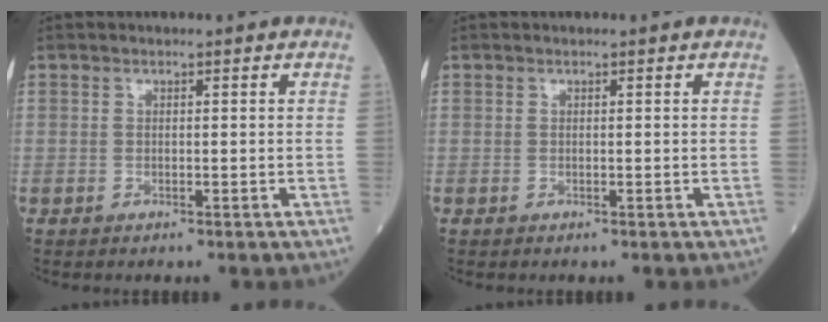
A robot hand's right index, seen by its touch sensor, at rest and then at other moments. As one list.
[{"total": 0.0}]